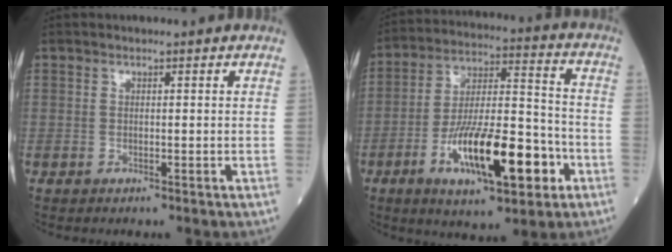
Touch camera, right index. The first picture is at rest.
{"total": 17.5, "force": [-6.8, 4.7, 15.5], "torque": [-0.275, 0.004, -0.102]}